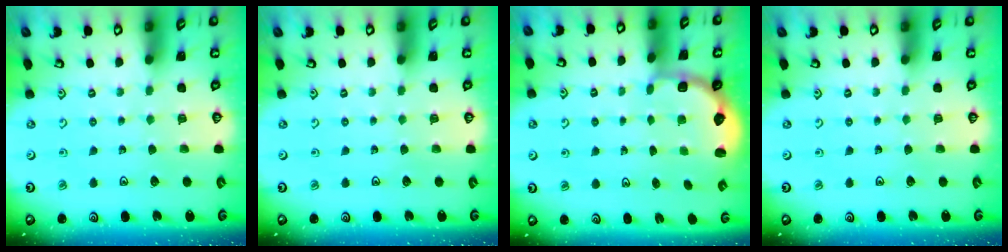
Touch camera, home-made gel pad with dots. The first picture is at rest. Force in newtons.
{"total": 0.0}
{"total": 2.8, "press": 2.1, "slide": 1.9}
{"total": 0.0}